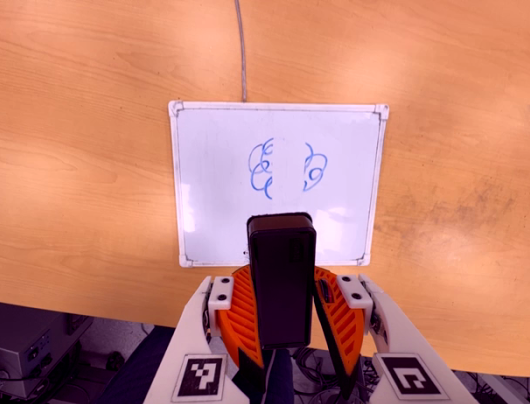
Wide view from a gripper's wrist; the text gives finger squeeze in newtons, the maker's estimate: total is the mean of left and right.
{"total": 7.2, "left": 8.1, "right": 6.3}